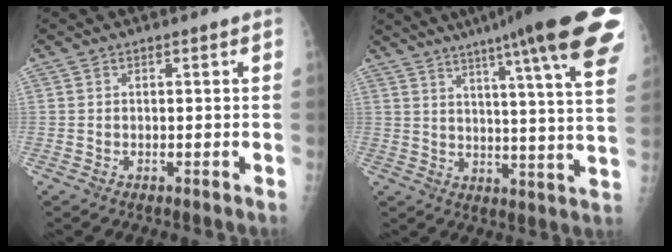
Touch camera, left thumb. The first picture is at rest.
{"total": 25.5, "force": [17.0, 1.9, 19.0], "torque": [-0.243, -0.064, 0.215]}